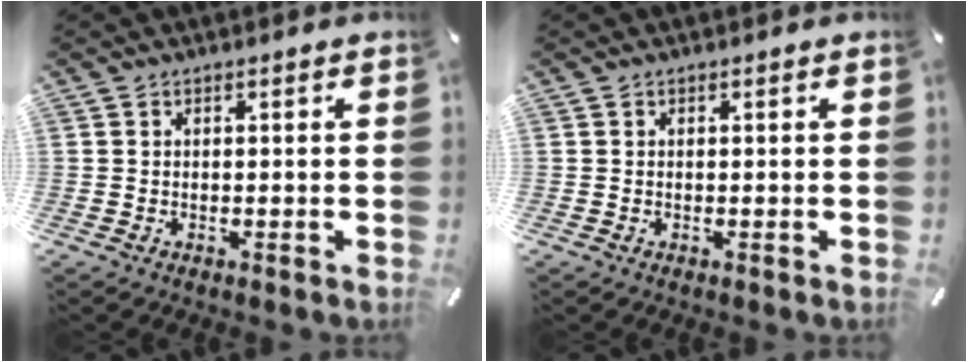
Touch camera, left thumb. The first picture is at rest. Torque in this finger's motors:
{"motor_torque": [-0.02, 0.12, -0.05, 0.04, 0.00]}